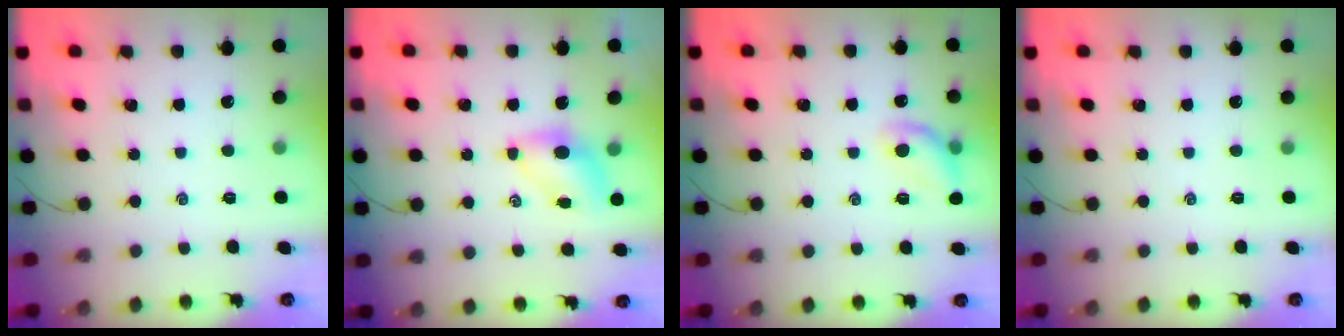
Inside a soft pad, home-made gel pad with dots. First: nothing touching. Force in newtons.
{"total": 5.5, "press": 5.4, "slide": 0.5}
{"total": 10.1, "press": 9.9, "slide": 2.0}
{"total": 0.0}